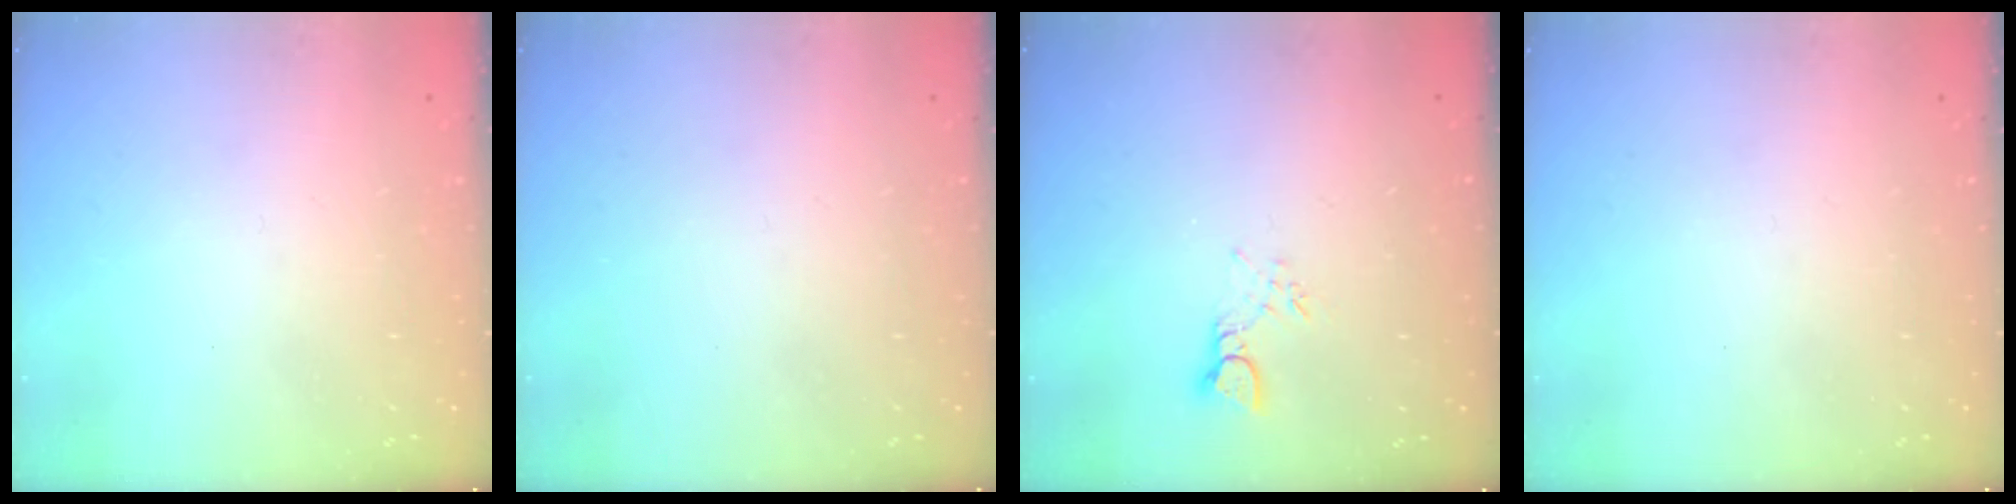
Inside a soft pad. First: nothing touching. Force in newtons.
{"total": 0.0}
{"total": 3.3, "press": 3.3, "slide": 0.2}
{"total": 0.0}